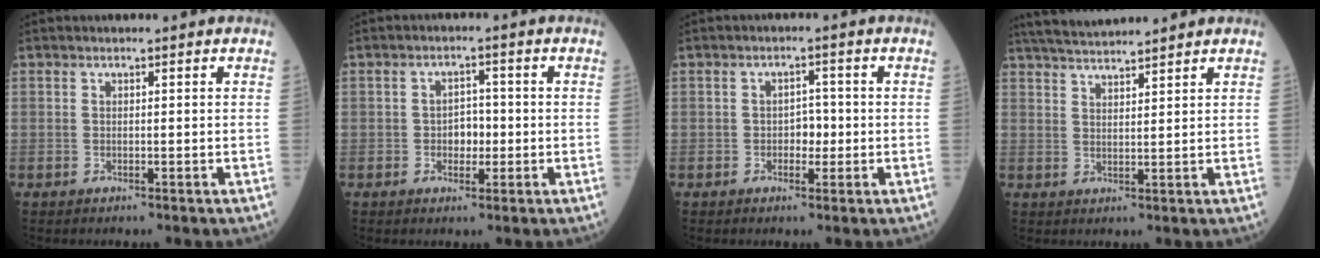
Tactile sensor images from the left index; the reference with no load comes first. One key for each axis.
{"total": 3.5, "fx": -0.8, "fy": 2.3, "fz": 2.4, "tx": -0.034, "ty": 0.006, "tz": -0.013}
{"total": 2.7, "fx": -0.7, "fy": 1.7, "fz": 2.0, "tx": -0.024, "ty": 0.003, "tz": -0.013}
{"total": 8.3, "fx": 7.7, "fy": 0.4, "fz": 3.1, "tx": -0.061, "ty": 0.028, "tz": 0.131}